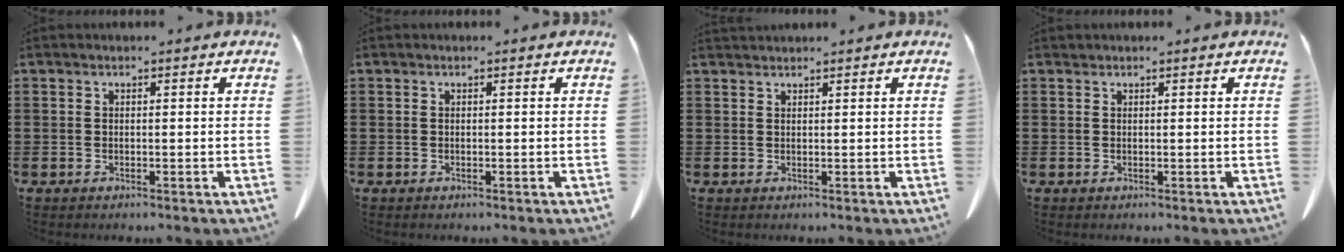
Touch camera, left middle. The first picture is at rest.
{"total": 0.0}
{"total": 1.1, "force": [1.0, 0.0, 0.0], "torque": [-0.003, -0.001, 0.021]}
{"total": 0.0}